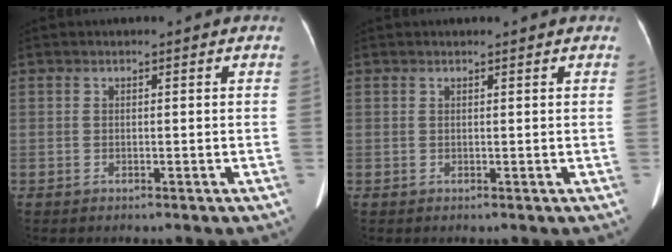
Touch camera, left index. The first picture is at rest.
{"total": 1.6, "force": [1.5, 0.1, 0.5], "torque": [-0.011, 0.013, 0.018]}